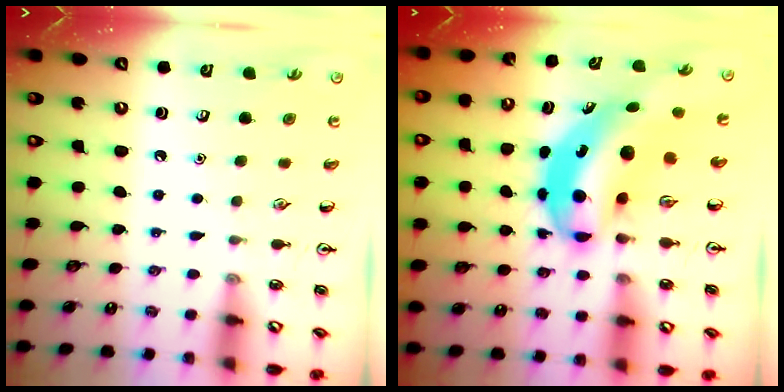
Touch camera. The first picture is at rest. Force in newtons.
{"total": 9.2, "press": 8.8, "slide": 2.5}